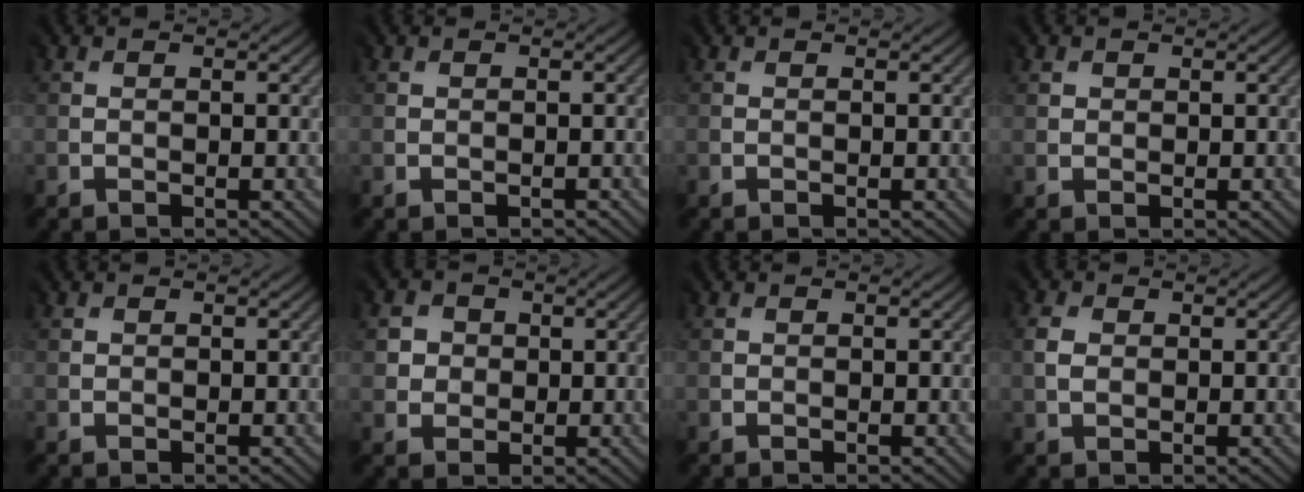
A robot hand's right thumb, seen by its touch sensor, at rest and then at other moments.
{"total": 1.1, "force": [-0.2, -0.4, -0.9], "torque": [0.020, 0.001, -0.003]}
{"total": 0.0}
{"total": 1.5, "force": [1.0, 1.0, -0.3], "torque": [0.008, -0.003, 0.021]}
{"total": 0.8, "force": [0.6, 0.6, -0.2], "torque": [0.009, -0.001, 0.012]}
{"total": 3.2, "force": [1.0, 3.1, -0.4], "torque": [-0.019, 0.000, 0.011]}
{"total": 0.6, "force": [0.4, 0.4, -0.2], "torque": [0.009, 0.000, 0.007]}
{"total": 2.1, "force": [0.6, 1.9, 0.6], "torque": [-0.017, 0.000, 0.010]}